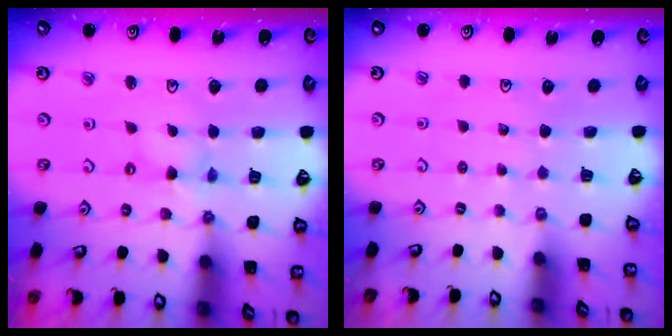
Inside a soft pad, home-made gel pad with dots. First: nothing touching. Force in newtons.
{"total": 0.0}